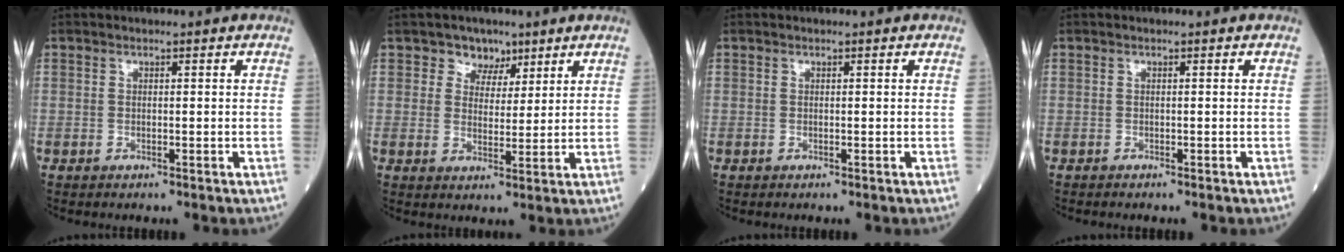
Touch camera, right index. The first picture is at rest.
{"total": 4.3, "force": [2.8, 3.2, 0.7], "torque": [-0.005, 0.003, 0.044]}
{"total": 0.0}
{"total": 0.0}